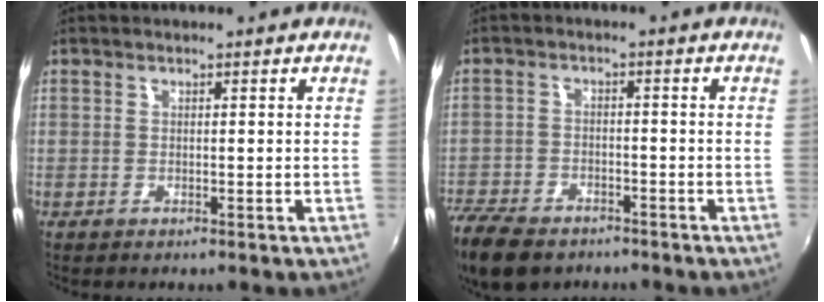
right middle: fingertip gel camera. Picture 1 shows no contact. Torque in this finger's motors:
{"motor_torque": [1.07, -1.07, 0.15, 0.09]}